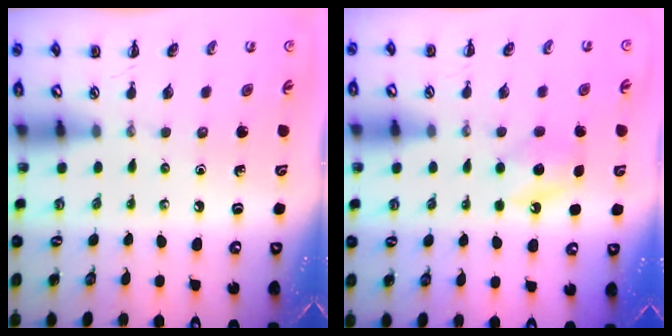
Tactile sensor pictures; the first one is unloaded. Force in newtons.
{"total": 6.0, "press": 5.8, "slide": 1.5}